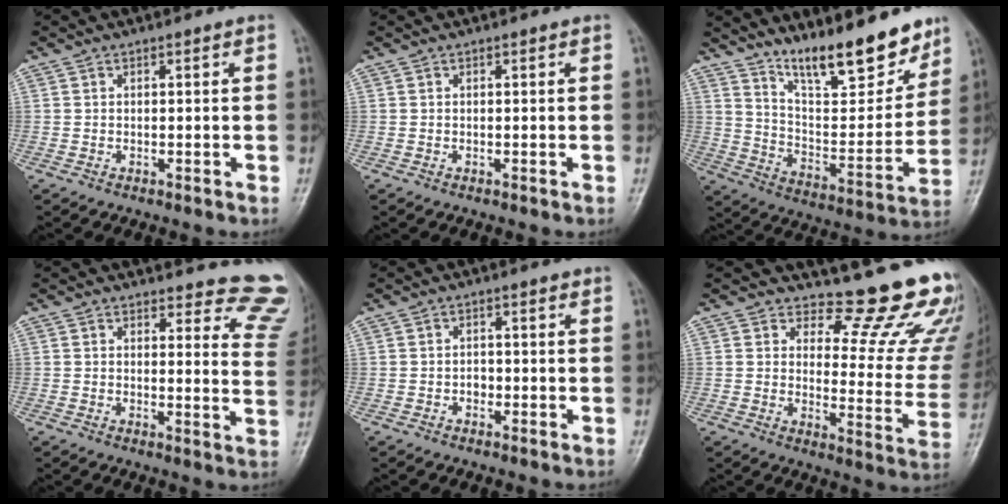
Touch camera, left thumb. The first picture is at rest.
{"total": 0.0}
{"total": 18.1, "force": [13.9, 5.1, 10.4], "torque": [-0.116, -0.091, 0.233]}
{"total": 12.6, "force": [12.2, 3.2, 0.9], "torque": [0.046, -0.119, 0.095]}
{"total": 1.4, "force": [-0.4, 1.1, 0.7], "torque": [-0.003, 0.005, -0.009]}
{"total": 16.0, "force": [13.8, 4.6, 6.5], "torque": [-0.034, -0.151, 0.156]}